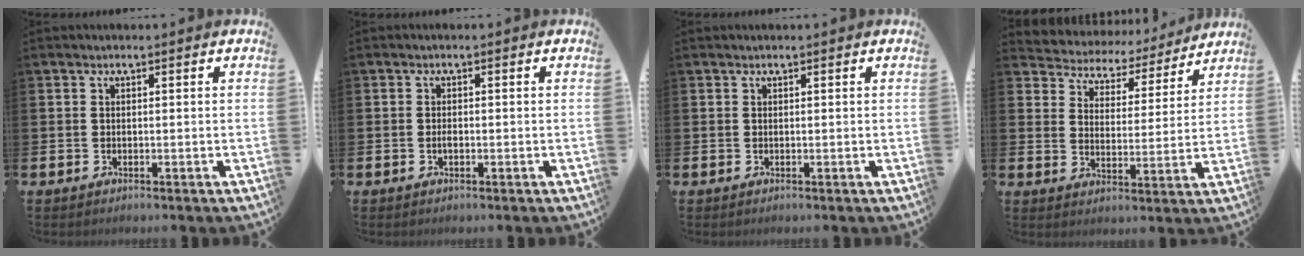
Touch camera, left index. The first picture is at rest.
{"total": 0.9, "force": [-0.3, 0.4, 0.8], "torque": [-0.011, -0.002, -0.007]}
{"total": 0.0}
{"total": 5.1, "force": [4.7, 2.1, 0.1], "torque": [-0.023, -0.043, 0.074]}